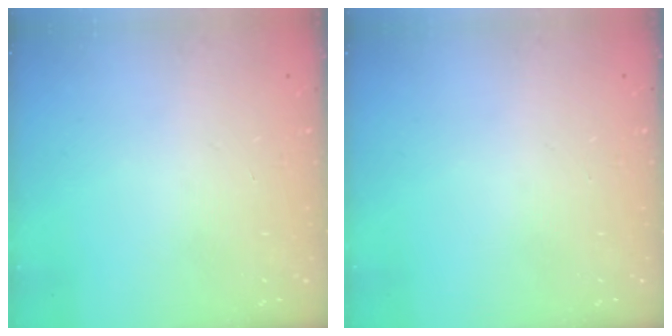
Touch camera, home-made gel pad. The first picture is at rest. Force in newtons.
{"total": 0.0}